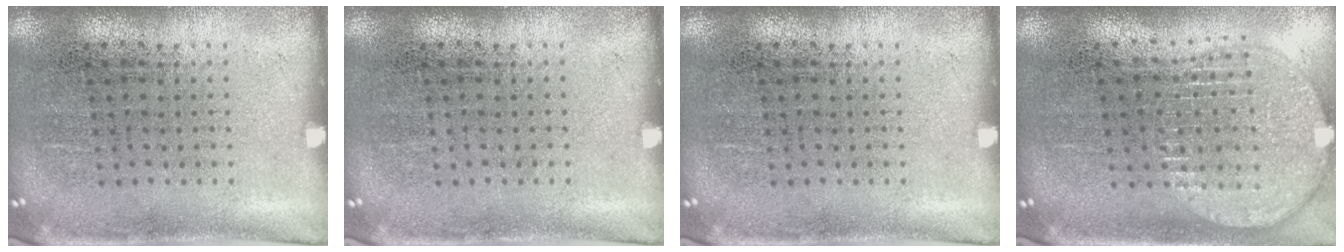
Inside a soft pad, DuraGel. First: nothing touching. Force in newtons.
{"total": 0.0}
{"total": 0.0}
{"total": 1.9, "press": 1.6, "slide": 1.0}